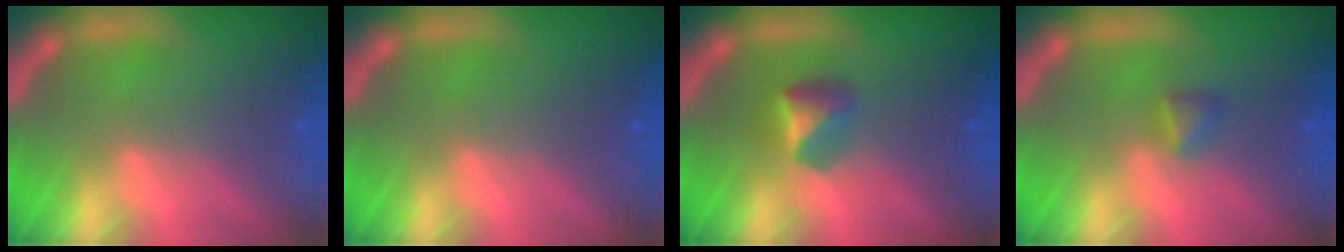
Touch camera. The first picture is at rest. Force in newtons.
{"total": 0.0}
{"total": 2.4}
{"total": 1.4}